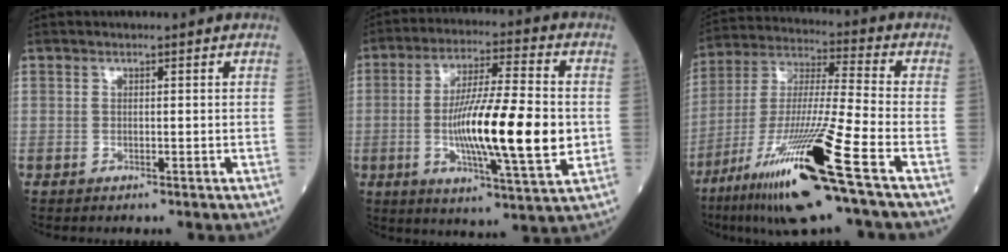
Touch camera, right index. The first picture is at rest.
{"total": 17.2, "force": [-1.9, 1.8, 17.0], "torque": [-0.294, -0.012, -0.035]}
{"total": 20.0, "force": [-10.4, -0.5, 17.1], "torque": [-0.344, -0.047, -0.192]}